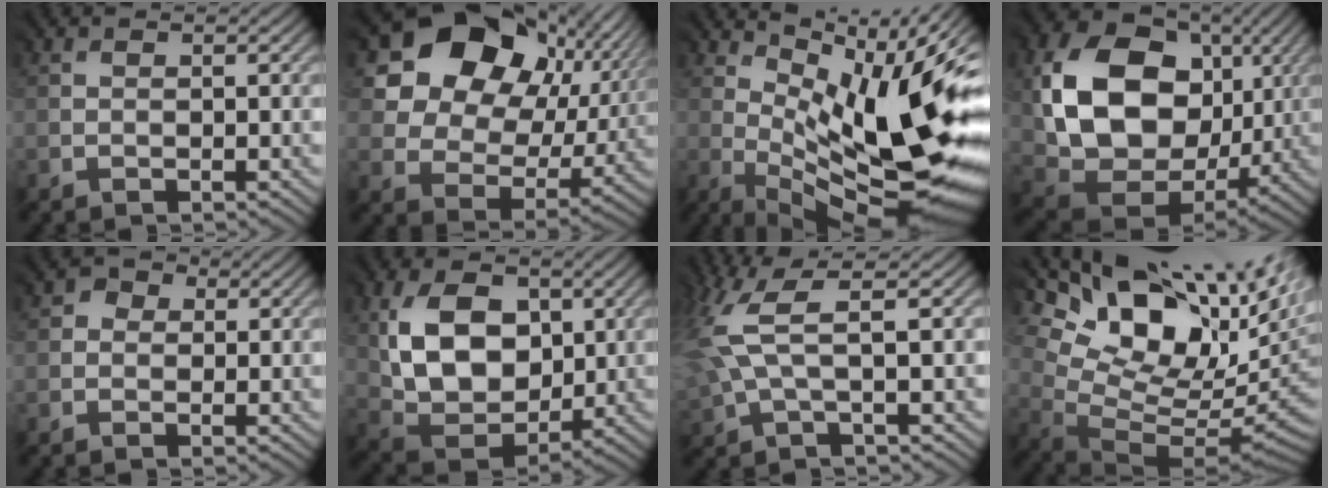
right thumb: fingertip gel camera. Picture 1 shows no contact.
{"total": 15.7, "force": [6.6, 11.4, 8.4], "torque": [-0.153, 0.016, 0.119]}
{"total": 16.9, "force": [1.8, 6.0, 15.7], "torque": [-0.228, 0.005, 0.043]}
{"total": 16.2, "force": [2.7, 12.7, 9.7], "torque": [-0.207, -0.016, 0.063]}
{"total": 1.9, "force": [0.0, 1.8, 0.5], "torque": [-0.008, 0.001, -0.005]}
{"total": 11.4, "force": [2.8, 8.1, 7.5], "torque": [-0.163, -0.001, 0.053]}
{"total": 6.6, "force": [2.6, 1.6, 5.9], "torque": [-0.145, 0.021, 0.052]}
{"total": 18.1, "force": [7.1, 9.4, 13.8], "torque": [-0.215, 0.027, 0.167]}